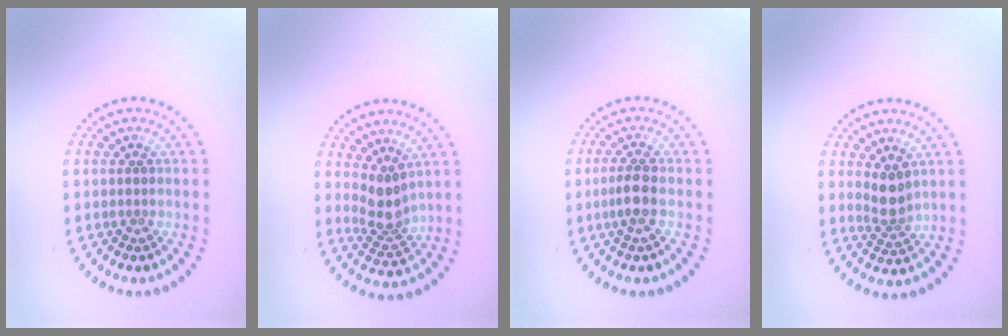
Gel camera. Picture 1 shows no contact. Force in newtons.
{"total": 2.8, "press": 2.2, "slide": 1.8}
{"total": 2.1, "press": 1.9, "slide": 0.9}
{"total": 2.3, "press": 2.0, "slide": 1.3}